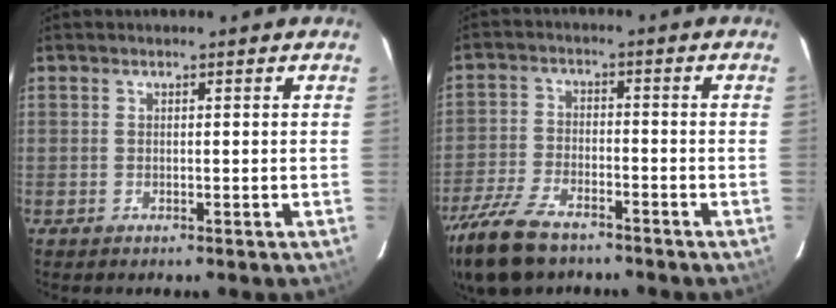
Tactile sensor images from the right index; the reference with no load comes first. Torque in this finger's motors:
{"motor_torque": [1.18, -0.96, 0.46, 0.11]}